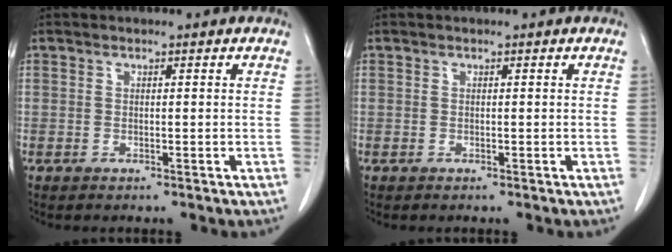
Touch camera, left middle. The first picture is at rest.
{"total": 0.0}